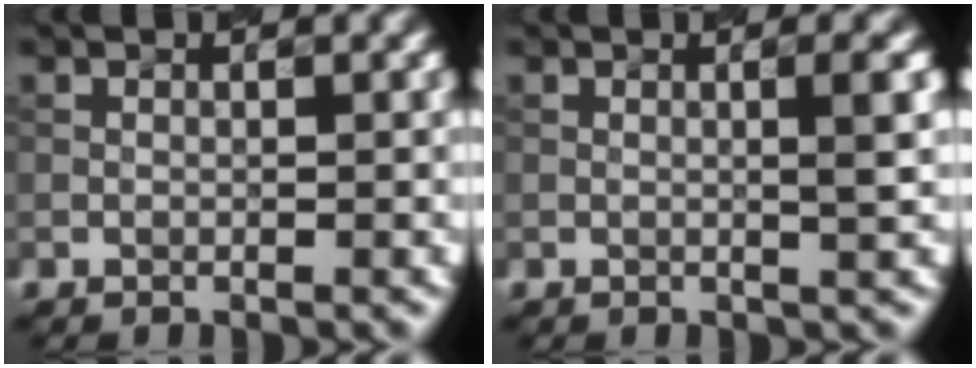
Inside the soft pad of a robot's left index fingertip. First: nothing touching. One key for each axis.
{"total": 2.4, "fx": 0.1, "fy": 0.5, "fz": 2.3, "tx": -0.029, "ty": 0.006, "tz": 0.004}